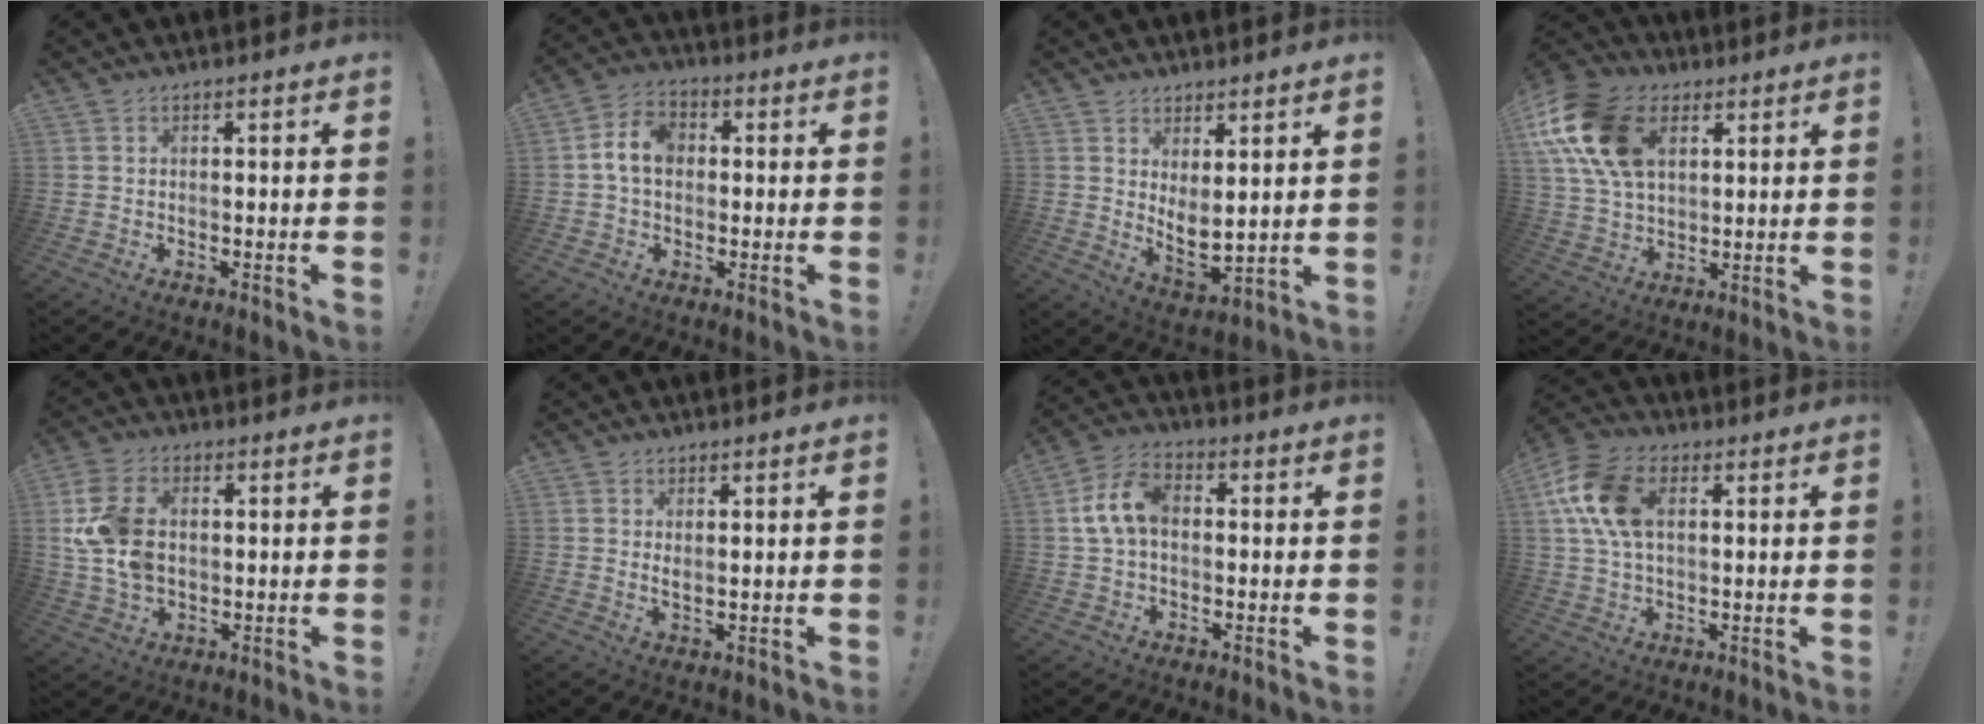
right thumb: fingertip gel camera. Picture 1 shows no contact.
{"total": 8.3, "force": [0.3, 6.0, 5.8], "torque": [-0.105, 0.021, 0.009]}
{"total": 5.9, "force": [3.4, 2.3, 4.2], "torque": [-0.057, -0.043, 0.066]}
{"total": 20.7, "force": [7.7, 14.1, 13.0], "torque": [-0.241, -0.022, 0.142]}
{"total": 13.7, "force": [1.1, 9.7, 9.6], "torque": [-0.190, 0.005, 0.024]}
{"total": 2.1, "force": [1.3, 0.5, 1.6], "torque": [-0.027, -0.006, 0.021]}
{"total": 10.2, "force": [0.8, 6.7, 7.6], "torque": [-0.156, 0.015, 0.021]}
{"total": 14.7, "force": [3.9, 9.5, 10.5], "torque": [-0.206, 0.005, 0.075]}